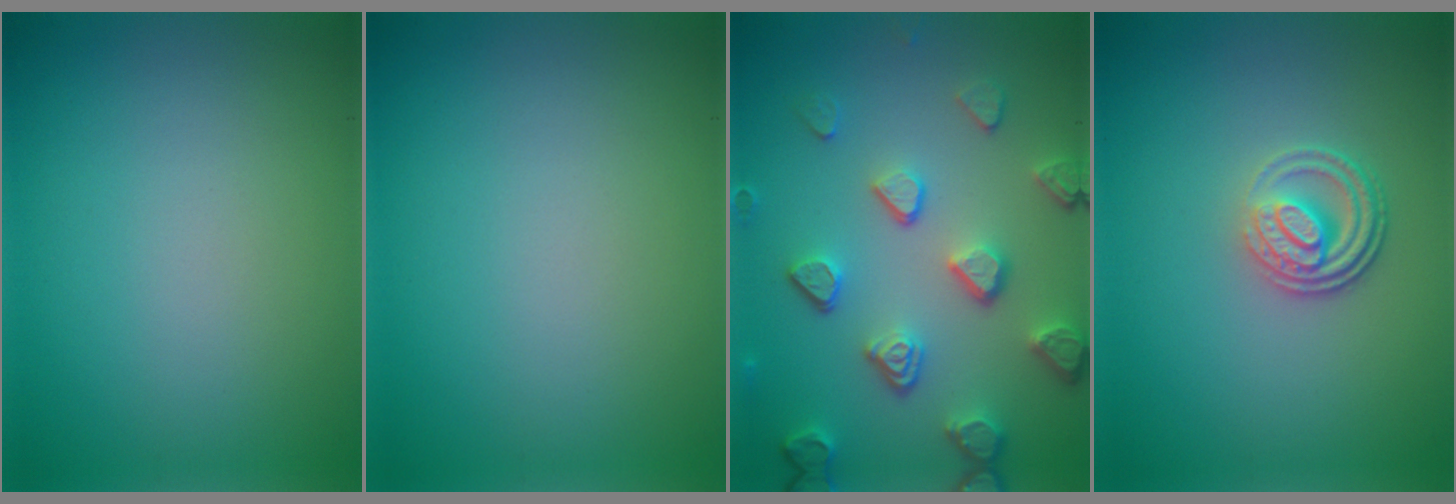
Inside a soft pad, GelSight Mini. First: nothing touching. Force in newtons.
{"total": 0.0}
{"total": 5.0, "press": 3.9, "slide": 3.1}
{"total": 3.4, "press": 2.6, "slide": 2.2}